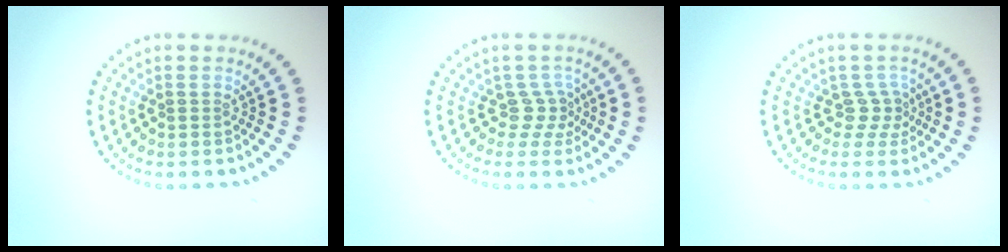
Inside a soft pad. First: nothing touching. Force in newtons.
{"total": 2.1, "press": 1.3, "slide": 1.6}
{"total": 2.0, "press": 1.3, "slide": 1.5}